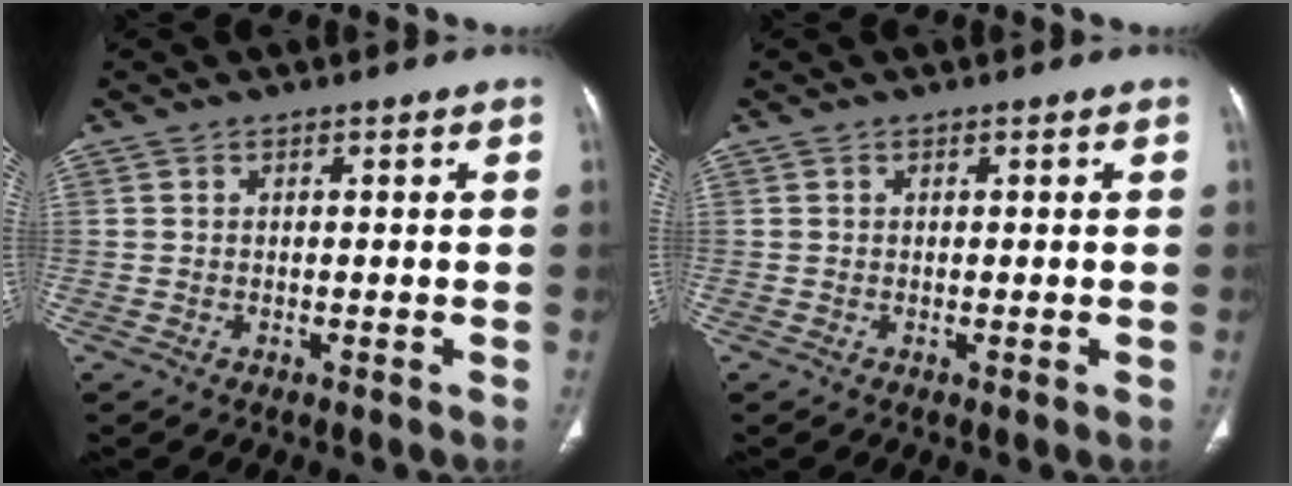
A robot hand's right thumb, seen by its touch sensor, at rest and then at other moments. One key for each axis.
{"total": 0.0}